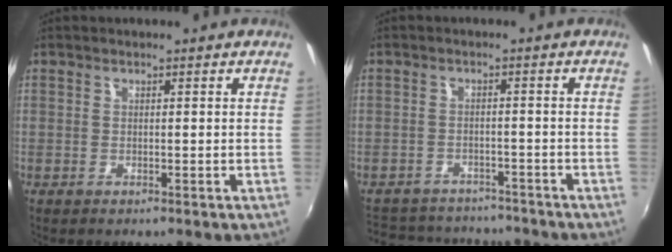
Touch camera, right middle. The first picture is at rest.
{"total": 12.5, "force": [-11.0, 4.9, 3.4], "torque": [-0.092, 0.020, -0.155]}